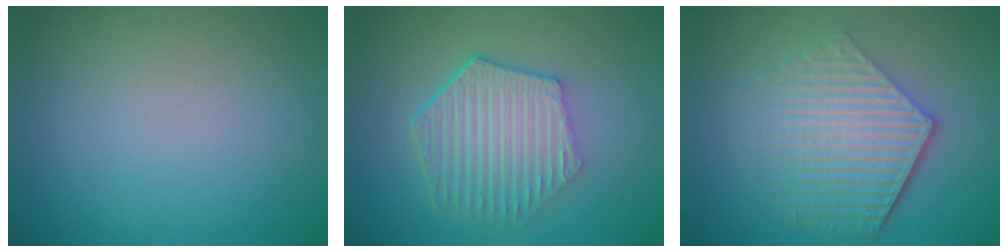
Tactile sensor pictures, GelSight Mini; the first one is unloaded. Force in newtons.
{"total": 6.2, "press": 4.6, "slide": 4.1}
{"total": 6.1, "press": 4.4, "slide": 4.2}